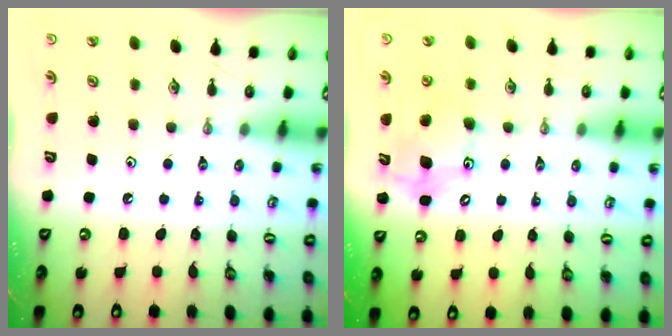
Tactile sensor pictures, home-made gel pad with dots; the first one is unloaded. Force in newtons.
{"total": 11.6, "press": 11.2, "slide": 2.9}